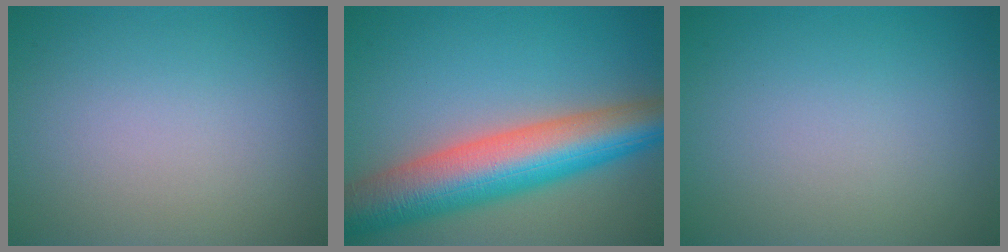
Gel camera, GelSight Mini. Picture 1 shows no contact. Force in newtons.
{"total": 10.9, "press": 10.9, "slide": 0.4}
{"total": 0.0}